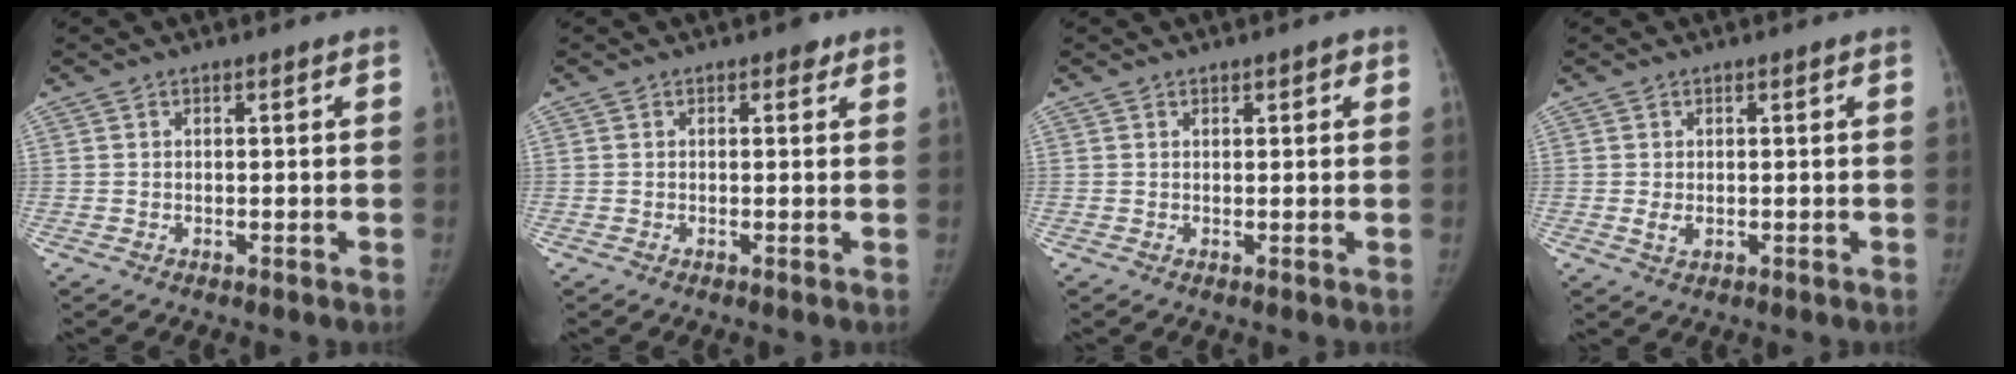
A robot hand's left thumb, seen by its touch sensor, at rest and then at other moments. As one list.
[{"total": 1.4, "force": [0.8, 0.9, 0.7], "torque": [0.003, -0.002, 0.005]}, {"total": 1.5, "force": [0.8, 0.8, 1.0], "torque": [-0.002, -0.001, 0.009]}, {"total": 2.1, "force": [0.0, 1.2, 1.7], "torque": [-0.031, -0.007, 0.003]}]